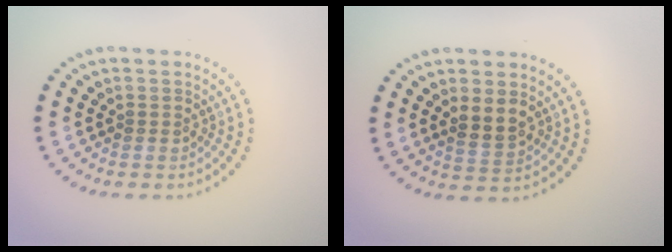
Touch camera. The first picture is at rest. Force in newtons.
{"total": 2.4, "press": 2.4, "slide": 0.7}